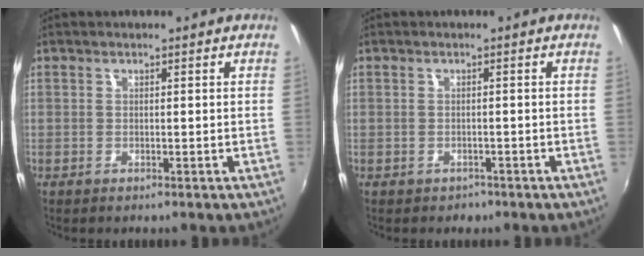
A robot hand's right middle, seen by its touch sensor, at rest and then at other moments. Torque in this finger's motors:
{"motor_torque": [-0.11, 0.05, 0.00, 0.00]}